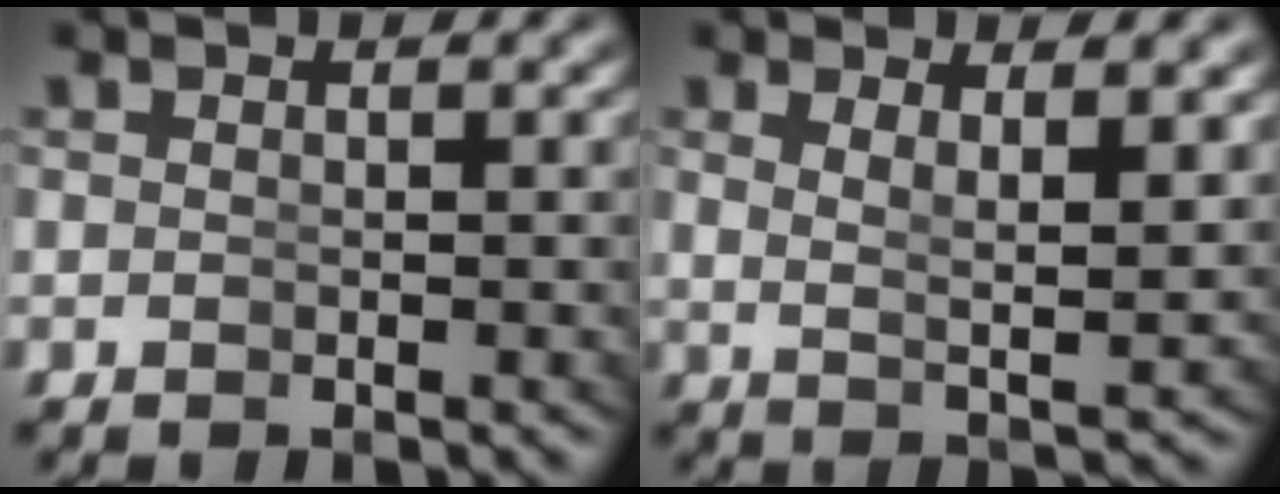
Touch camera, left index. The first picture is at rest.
{"total": 3.4, "force": [1.4, 0.4, 3.1], "torque": [-0.056, -0.016, 0.035]}